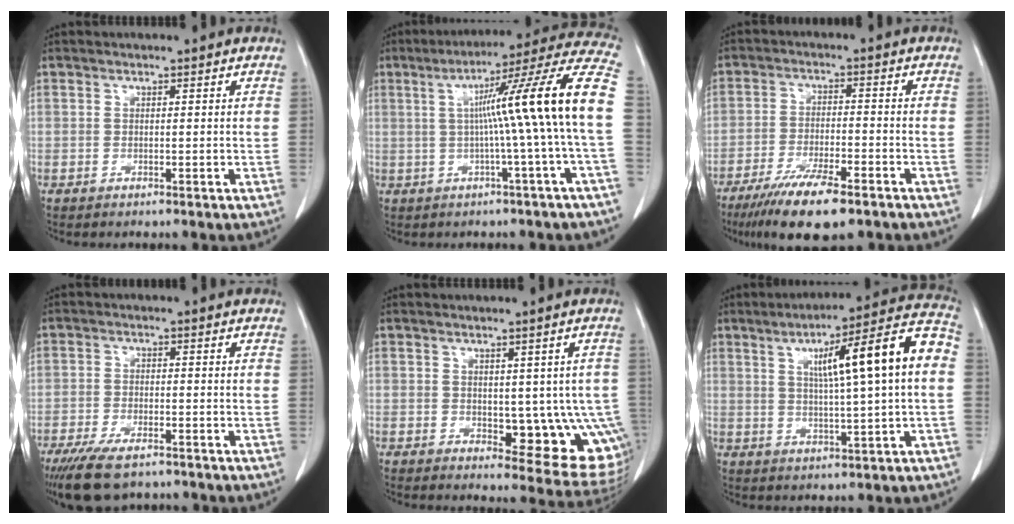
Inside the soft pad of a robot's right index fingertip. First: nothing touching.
{"total": 17.0, "force": [0.3, -2.1, 16.9], "torque": [-0.216, 0.027, -0.003]}
{"total": 10.9, "force": [-7.6, 2.0, 7.5], "torque": [-0.129, -0.023, -0.125]}
{"total": 9.1, "force": [-6.9, 2.9, 5.2], "torque": [-0.091, -0.016, -0.110]}
{"total": 10.8, "force": [-1.3, 4.9, 9.6], "torque": [-0.086, -0.005, -0.003]}
{"total": 15.0, "force": [2.4, 0.4, 14.8], "torque": [-0.215, 0.027, 0.034]}